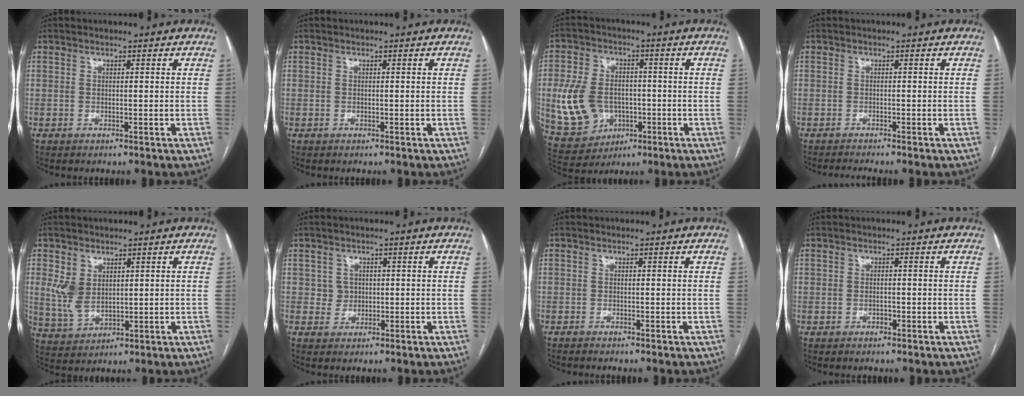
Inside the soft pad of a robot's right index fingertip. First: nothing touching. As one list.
[{"total": 0.0}, {"total": 11.9, "force": [-1.6, 9.1, 7.4], "torque": [-0.176, 0.019, -0.010]}, {"total": 2.6, "force": [-2.3, -0.6, 1.0], "torque": [-0.010, -0.004, -0.036]}, {"total": 5.5, "force": [1.8, 3.9, 3.5], "torque": [-0.086, 0.006, 0.048]}, {"total": 2.2, "force": [0.2, 2.1, 0.1], "torque": [0.005, 0.005, 0.004]}, {"total": 0.7, "force": [-0.6, 0.0, 0.2], "torque": [-0.006, -0.001, -0.011]}, {"total": 0.9, "force": [-0.4, 0.7, 0.4], "torque": [-0.010, 0.002, -0.005]}]